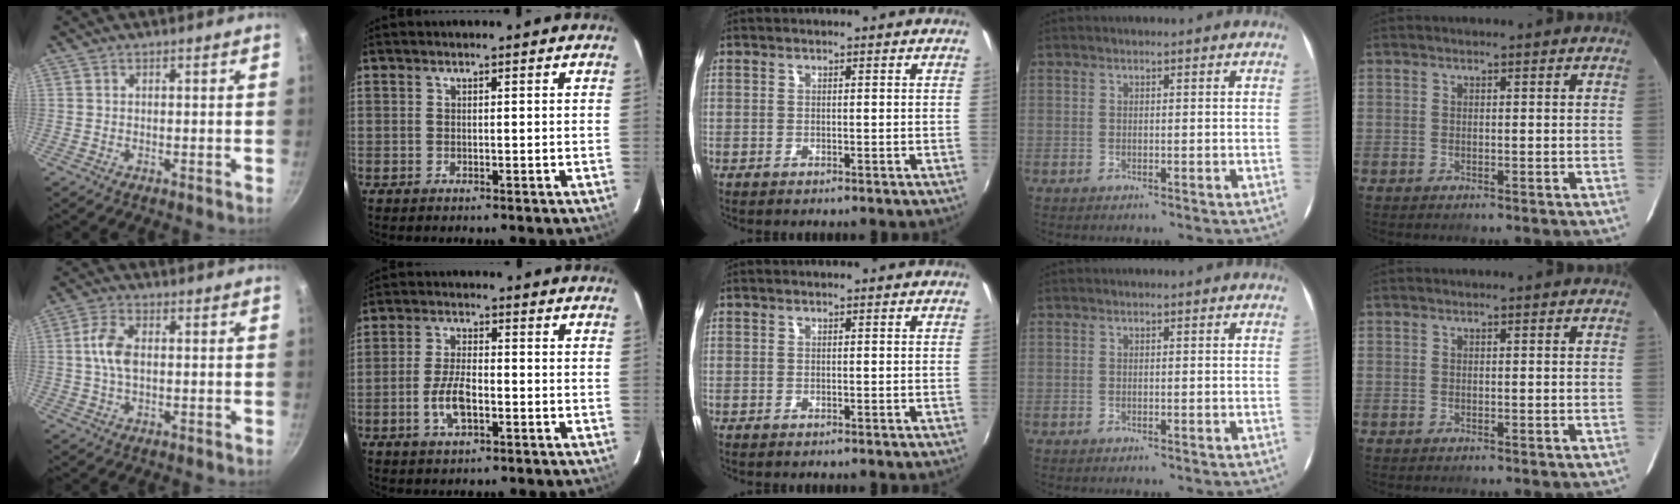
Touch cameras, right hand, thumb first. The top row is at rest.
{"thumb": {"total": 6.0, "force": [0.3, 3.5, 4.9], "torque": [-0.097, 0.013, 0.001]}, "index": {"total": 6.6, "force": [-2.3, 2.7, 5.5], "torque": [-0.116, 0.000, -0.043]}}